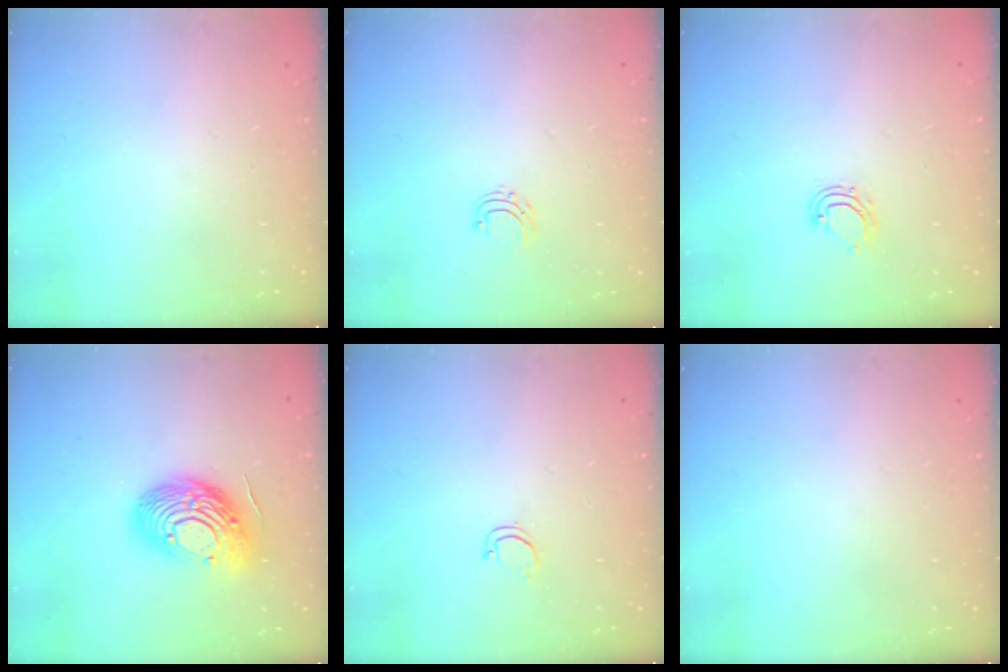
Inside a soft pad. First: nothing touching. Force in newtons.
{"total": 4.5, "press": 4.5, "slide": 0.3}
{"total": 6.3, "press": 6.3, "slide": 0.4}
{"total": 16.9, "press": 16.9, "slide": 1.2}
{"total": 2.8, "press": 2.8, "slide": 0.2}
{"total": 0.0}